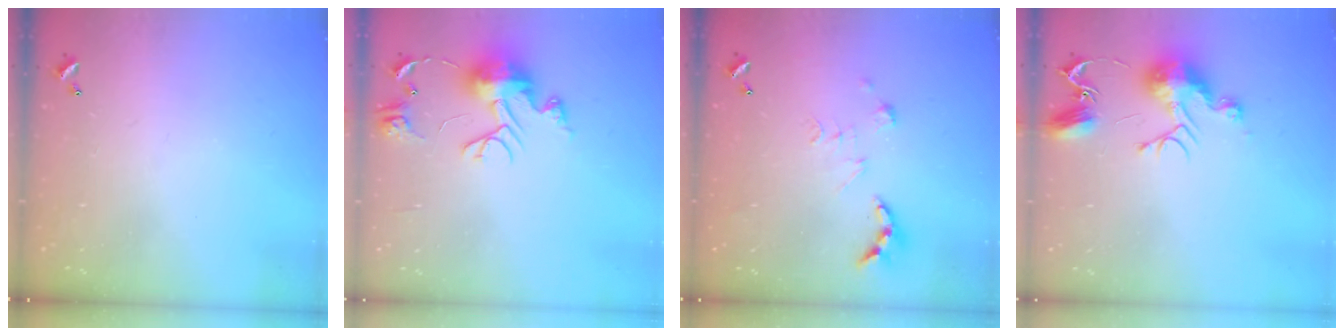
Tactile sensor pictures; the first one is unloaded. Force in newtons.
{"total": 11.3, "press": 11.3, "slide": 0.9}
{"total": 7.1, "press": 7.0, "slide": 0.9}
{"total": 10.3, "press": 10.3, "slide": 0.5}